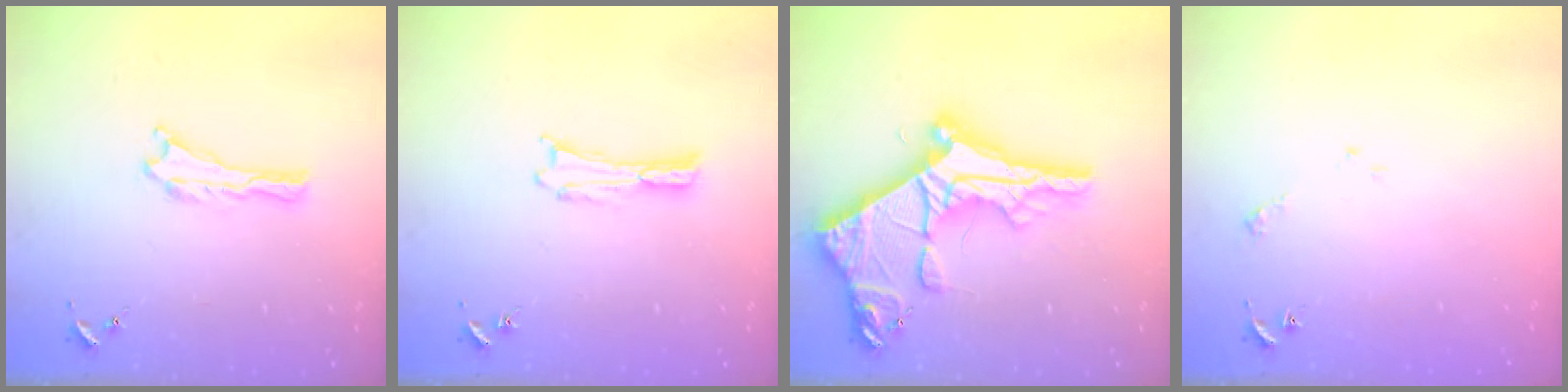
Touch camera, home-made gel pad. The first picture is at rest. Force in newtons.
{"total": 0.0}
{"total": 12.9, "press": 12.9, "slide": 1.3}
{"total": 1.6, "press": 1.6, "slide": 0.2}